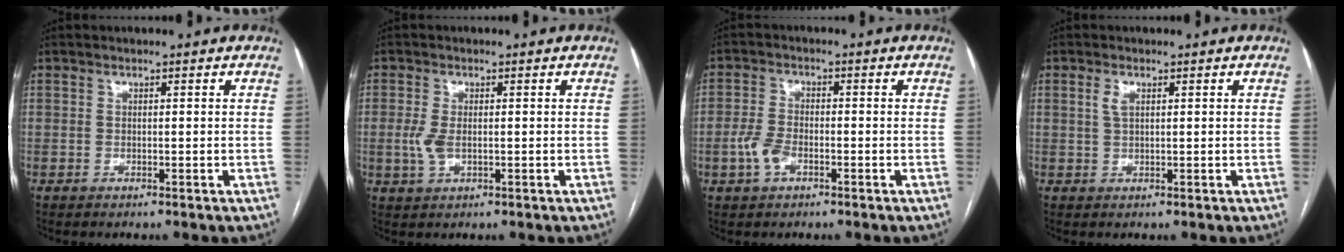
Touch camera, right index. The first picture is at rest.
{"total": 3.1, "force": [-0.3, 1.4, 2.7], "torque": [-0.067, -0.004, -0.003]}
{"total": 4.2, "force": [-1.7, 2.2, 3.1], "torque": [-0.074, 0.005, -0.034]}
{"total": 1.9, "force": [0.8, 0.8, 1.6], "torque": [-0.035, 0.004, 0.018]}